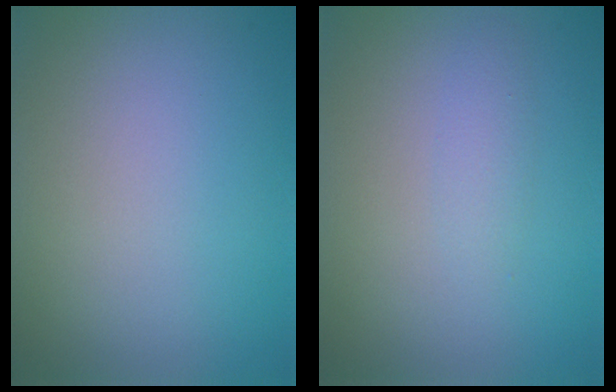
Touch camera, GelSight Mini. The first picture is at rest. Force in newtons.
{"total": 1.1, "press": 1.1, "slide": 0.0}